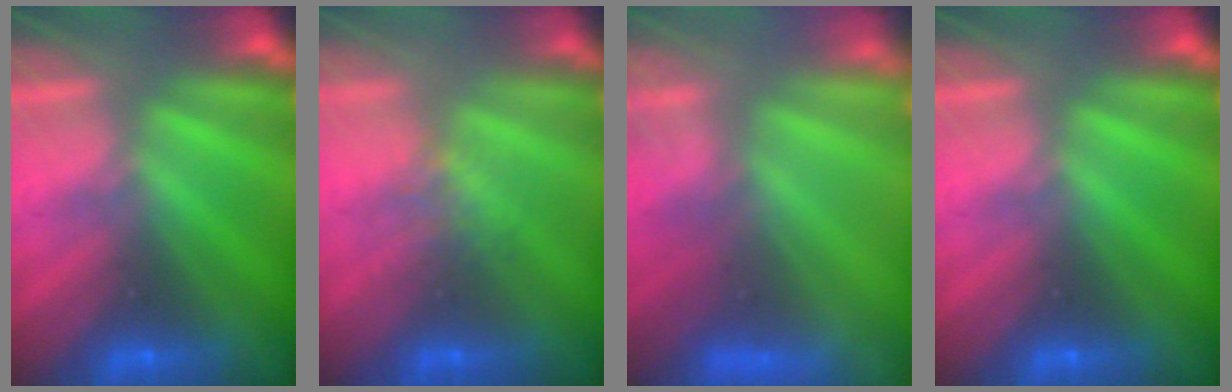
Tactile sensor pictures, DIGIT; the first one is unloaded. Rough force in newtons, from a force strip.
{"total": 1.1}
{"total": 6.9}
{"total": 0.0}